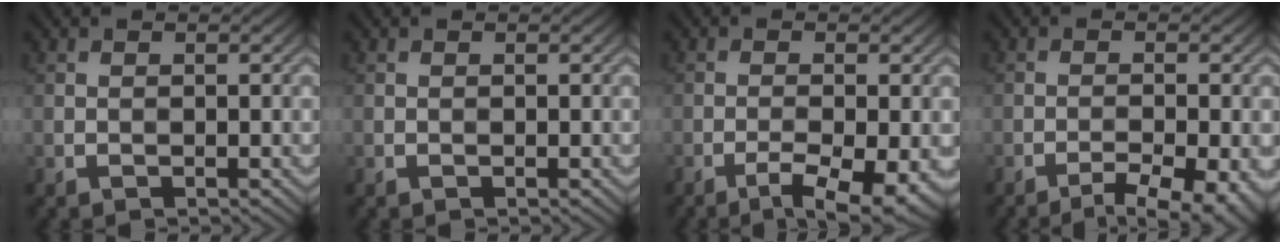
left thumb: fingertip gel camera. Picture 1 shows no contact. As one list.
[{"total": 0.0}, {"total": 6.0, "force": [-3.2, 1.3, 4.8], "torque": [-0.079, -0.006, -0.047]}, {"total": 6.3, "force": [-4.3, 1.2, 4.4], "torque": [-0.069, -0.007, -0.060]}]